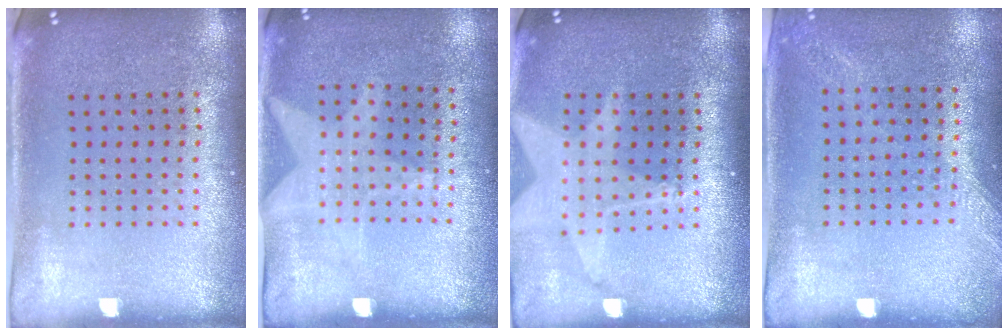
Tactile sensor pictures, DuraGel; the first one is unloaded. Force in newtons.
{"total": 1.1, "press": 0.9, "slide": 0.7}
{"total": 2.0, "press": 1.5, "slide": 1.3}
{"total": 1.2, "press": 1.2, "slide": 0.4}